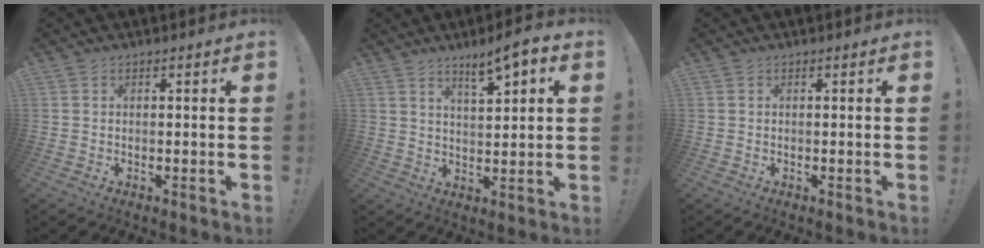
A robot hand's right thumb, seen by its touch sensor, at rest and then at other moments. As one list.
[{"total": 7.5, "force": [4.6, 1.7, 5.7], "torque": [-0.077, -0.030, 0.073]}, {"total": 0.0}]